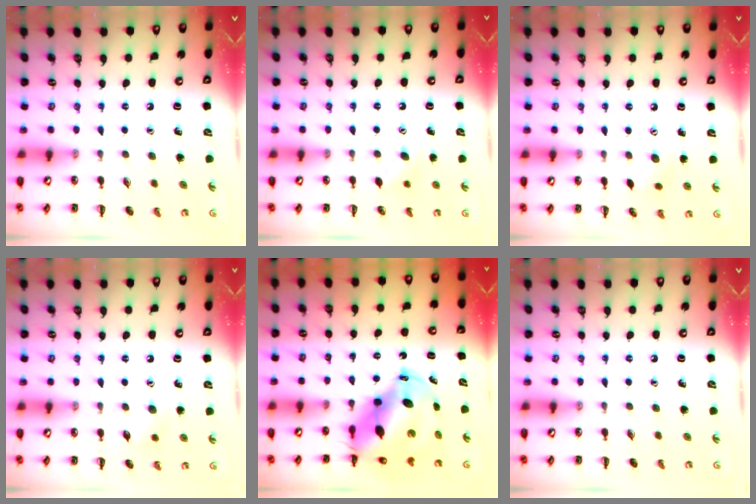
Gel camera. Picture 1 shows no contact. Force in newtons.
{"total": 4.3, "press": 4.2, "slide": 1.0}
{"total": 6.2, "press": 6.1, "slide": 1.1}
{"total": 5.7, "press": 5.5, "slide": 1.3}
{"total": 12.4, "press": 12.0, "slide": 3.4}
{"total": 0.0}